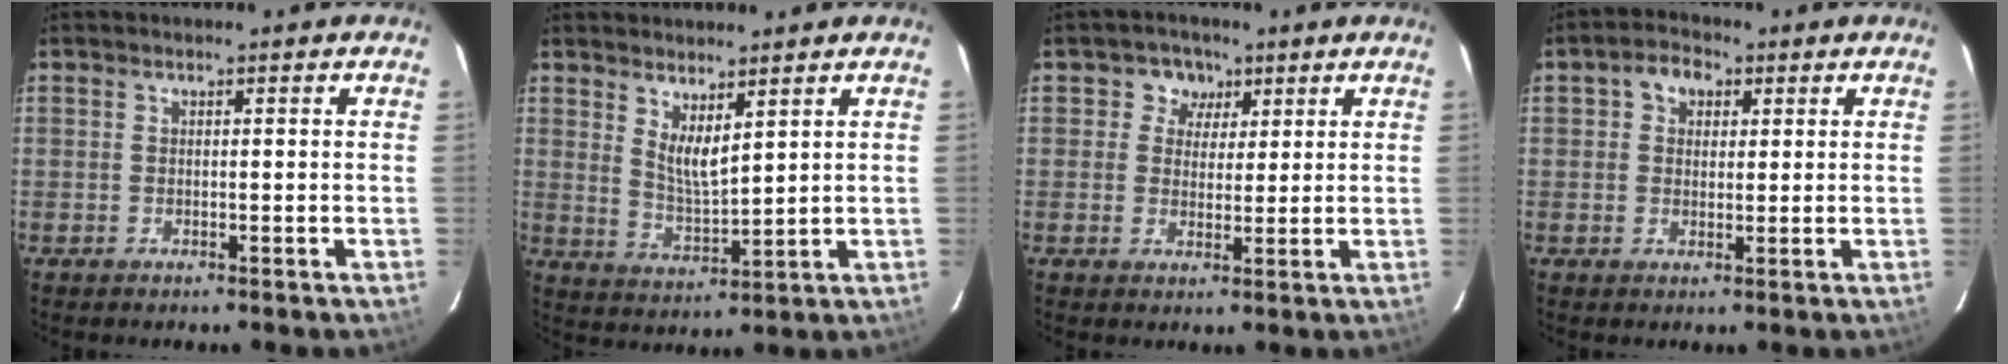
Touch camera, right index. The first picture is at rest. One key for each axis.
{"total": 5.4, "fx": 3.5, "fy": 1.5, "fz": 3.8, "tx": -0.069, "ty": -0.014, "tz": 0.067}
{"total": 4.4, "fx": 1.7, "fy": 4.1, "fz": 0.5, "tx": 0.007, "ty": 0.008, "tz": 0.022}
{"total": 4.3, "fx": 1.4, "fy": 3.5, "fz": 2.1, "tx": -0.031, "ty": 0.016, "tz": 0.024}